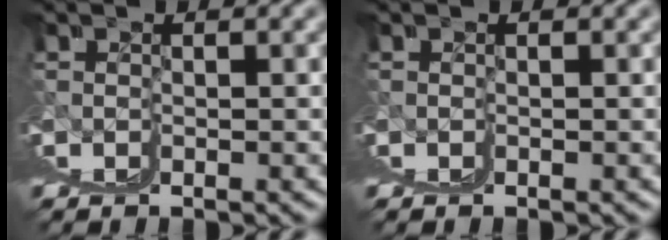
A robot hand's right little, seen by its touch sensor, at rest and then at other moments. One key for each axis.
{"total": 0.0}